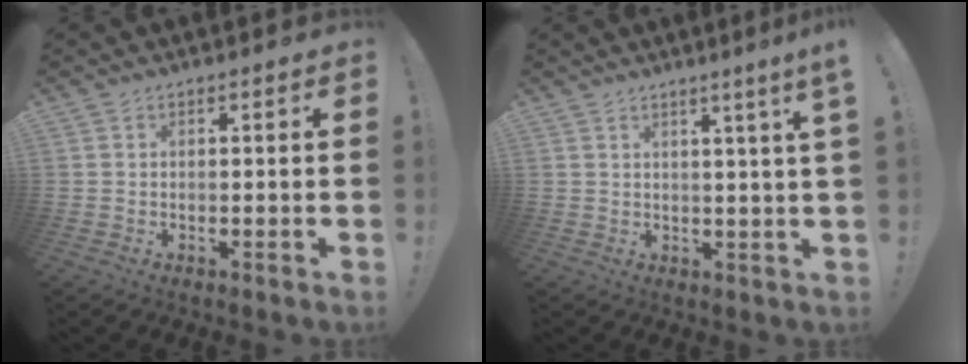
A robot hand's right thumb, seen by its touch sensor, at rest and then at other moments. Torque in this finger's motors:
{"motor_torque": [0.00, 0.00, 0.10, 0.07, 0.04]}